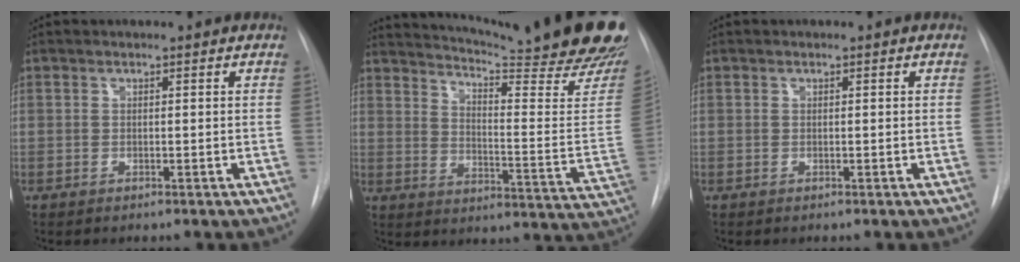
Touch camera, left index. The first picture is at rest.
{"total": 29.0, "force": [24.7, 1.8, 15.1], "torque": [-0.209, -0.123, 0.304]}
{"total": 0.0}